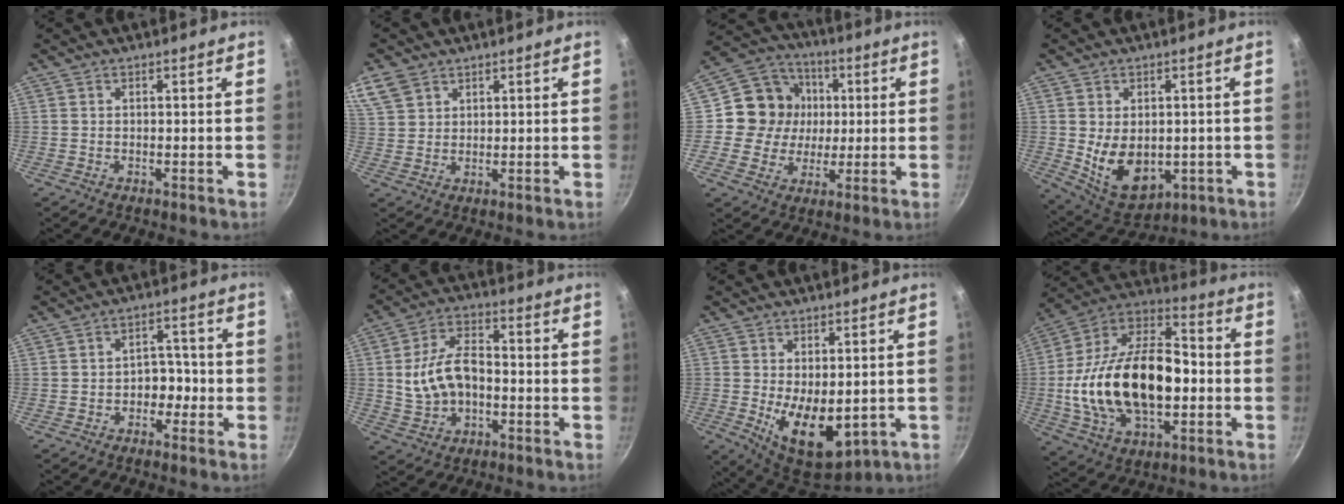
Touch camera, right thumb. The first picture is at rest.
{"total": 7.5, "force": [4.7, 5.1, 2.9], "torque": [-0.048, 0.000, 0.097]}
{"total": 13.1, "force": [1.3, 12.3, 4.5], "torque": [-0.050, 0.017, 0.010]}
{"total": 11.5, "force": [-0.8, 8.0, 8.2], "torque": [-0.109, -0.016, 0.017]}
{"total": 4.5, "force": [-1.7, 3.4, 2.4], "torque": [0.007, 0.027, -0.028]}
{"total": 11.5, "force": [-1.1, 7.4, 8.8], "torque": [-0.148, 0.030, -0.020]}
{"total": 12.5, "force": [-1.4, 7.2, 10.1], "torque": [-0.130, -0.023, 0.002]}
{"total": 27.0, "force": [-2.8, 15.9, 21.7], "torque": [-0.380, 0.043, -0.050]}